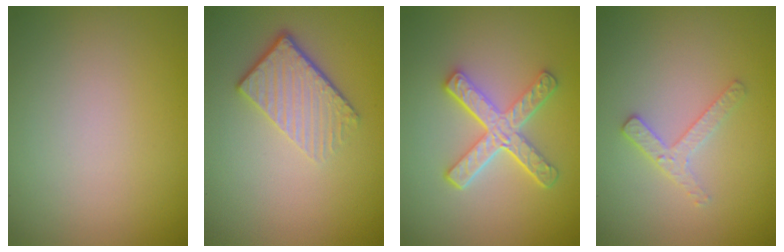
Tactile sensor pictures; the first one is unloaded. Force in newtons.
{"total": 4.1, "press": 2.8, "slide": 3.0}
{"total": 5.1, "press": 3.6, "slide": 3.6}
{"total": 1.9, "press": 1.8, "slide": 0.4}